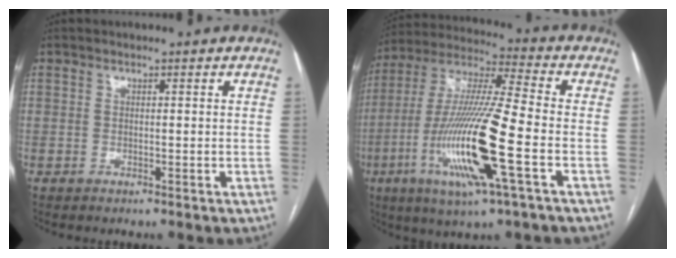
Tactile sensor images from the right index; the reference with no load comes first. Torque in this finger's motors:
{"motor_torque": [2.14, 0.00, 1.05, 0.21]}